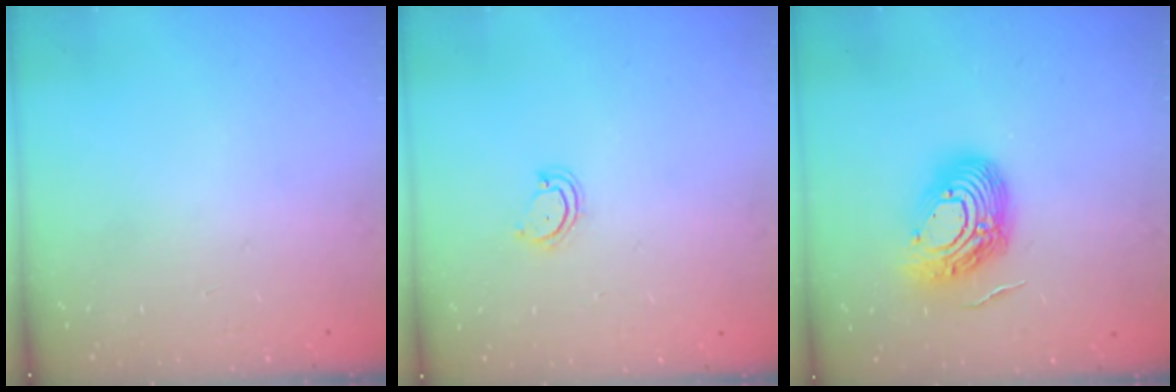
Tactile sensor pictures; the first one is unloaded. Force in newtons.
{"total": 3.6, "press": 3.6, "slide": 0.3}
{"total": 14.5, "press": 14.5, "slide": 1.5}